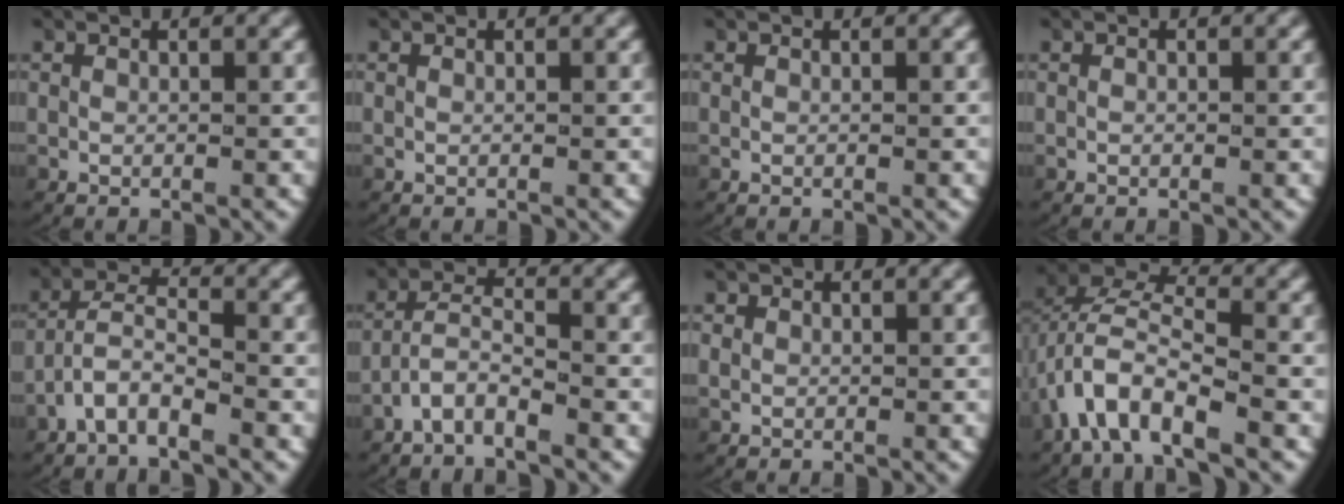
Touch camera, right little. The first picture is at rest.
{"total": 0.0}
{"total": 0.0}
{"total": 0.0}
{"total": 4.0, "force": [-2.2, 2.2, 2.4], "torque": [-0.057, -0.007, -0.044]}
{"total": 3.6, "force": [-2.6, 1.7, 1.8], "torque": [-0.044, -0.005, -0.050]}
{"total": 1.0, "force": [-0.1, 0.9, 0.3], "torque": [-0.014, -0.003, 0.002]}
{"total": 5.9, "force": [-0.4, 4.1, 4.2], "torque": [-0.096, 0.000, -0.020]}